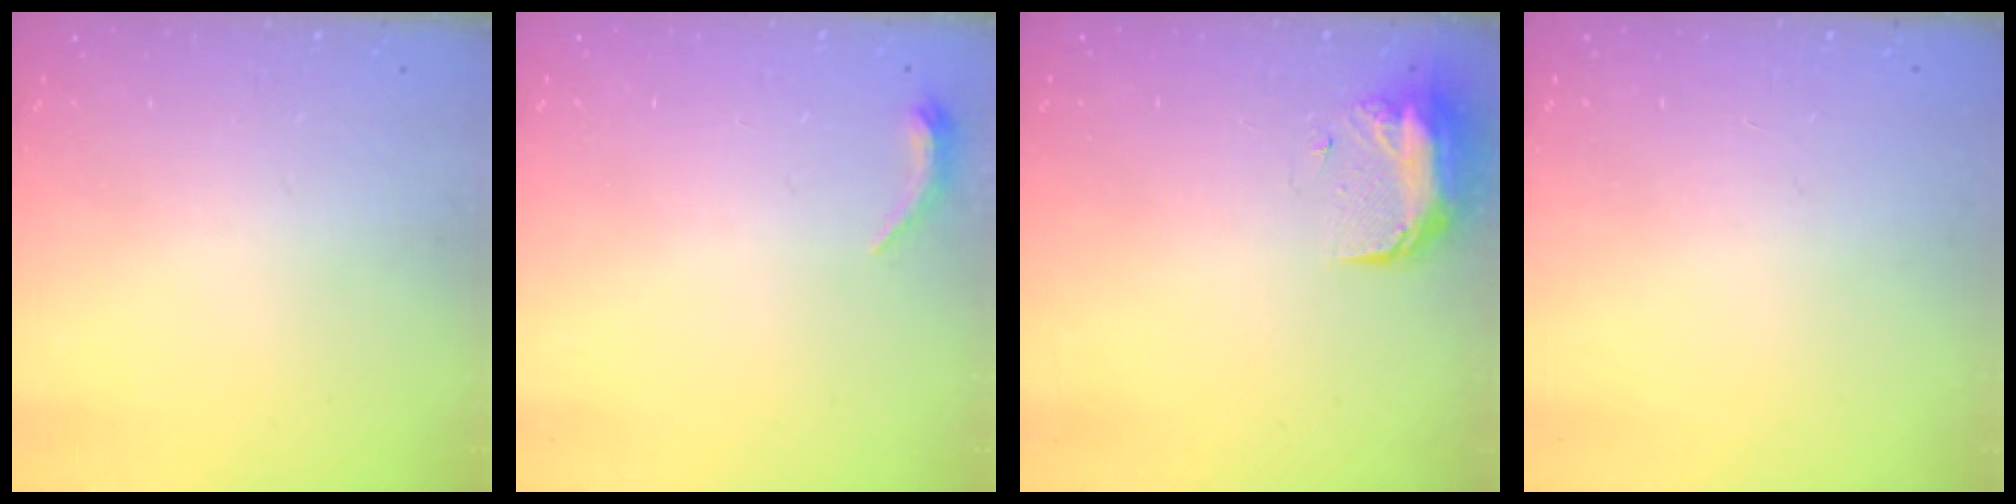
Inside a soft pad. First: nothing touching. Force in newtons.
{"total": 4.8, "press": 4.7, "slide": 0.9}
{"total": 11.4, "press": 9.6, "slide": 6.1}
{"total": 0.0}